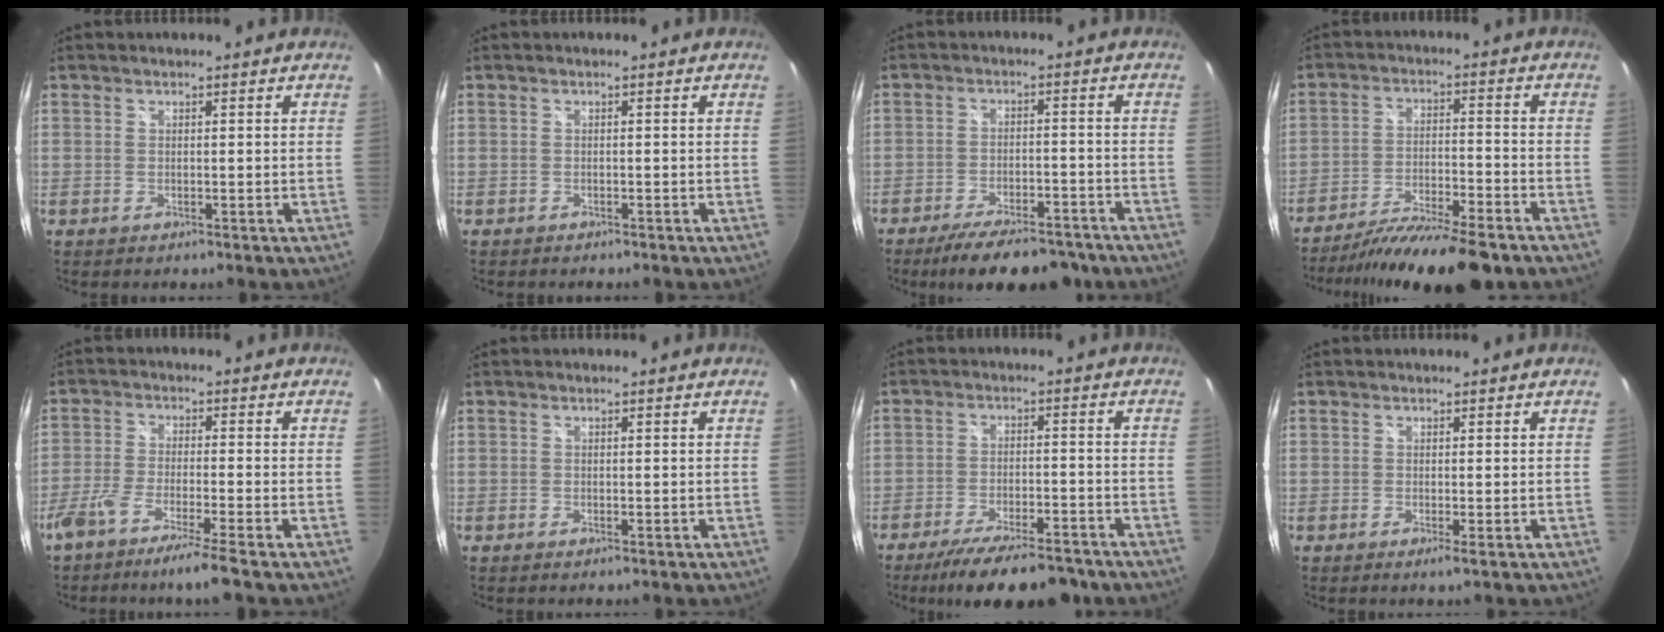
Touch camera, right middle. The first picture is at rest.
{"total": 1.0, "force": [-0.9, 0.4, 0.0], "torque": [-0.006, -0.001, -0.013]}
{"total": 13.9, "force": [-11.3, 4.2, 7.0], "torque": [-0.132, -0.018, -0.161]}
{"total": 15.7, "force": [-13.3, 1.5, 8.1], "torque": [-0.158, -0.032, -0.216]}
{"total": 7.8, "force": [-5.9, -0.6, 5.0], "torque": [-0.113, -0.015, -0.111]}
{"total": 0.0}
{"total": 14.3, "force": [-11.7, 3.4, 7.6], "torque": [-0.144, -0.025, -0.175]}
{"total": 0.6, "force": [-0.1, -0.2, 0.6], "torque": [-0.014, -0.004, -0.003]}